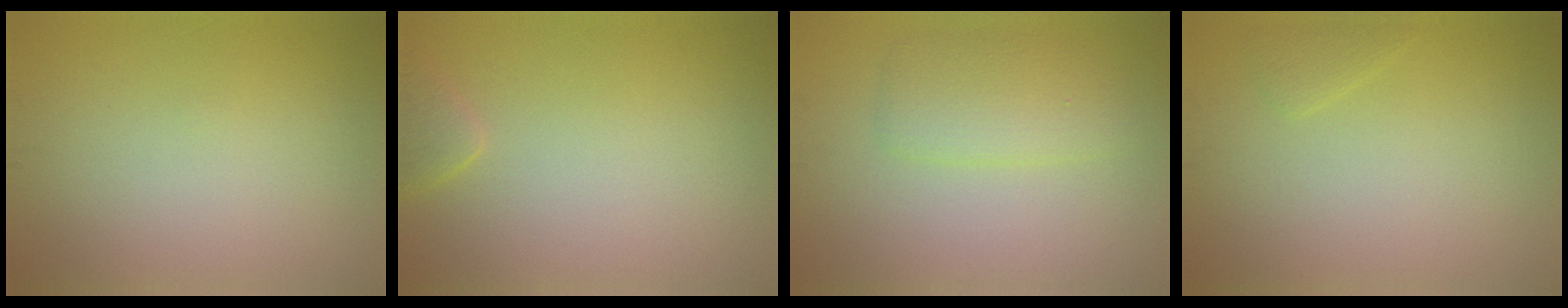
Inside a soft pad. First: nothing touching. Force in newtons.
{"total": 1.5, "press": 1.5, "slide": 0.2}
{"total": 3.1, "press": 3.0, "slide": 0.1}
{"total": 0.9, "press": 0.9, "slide": 0.1}